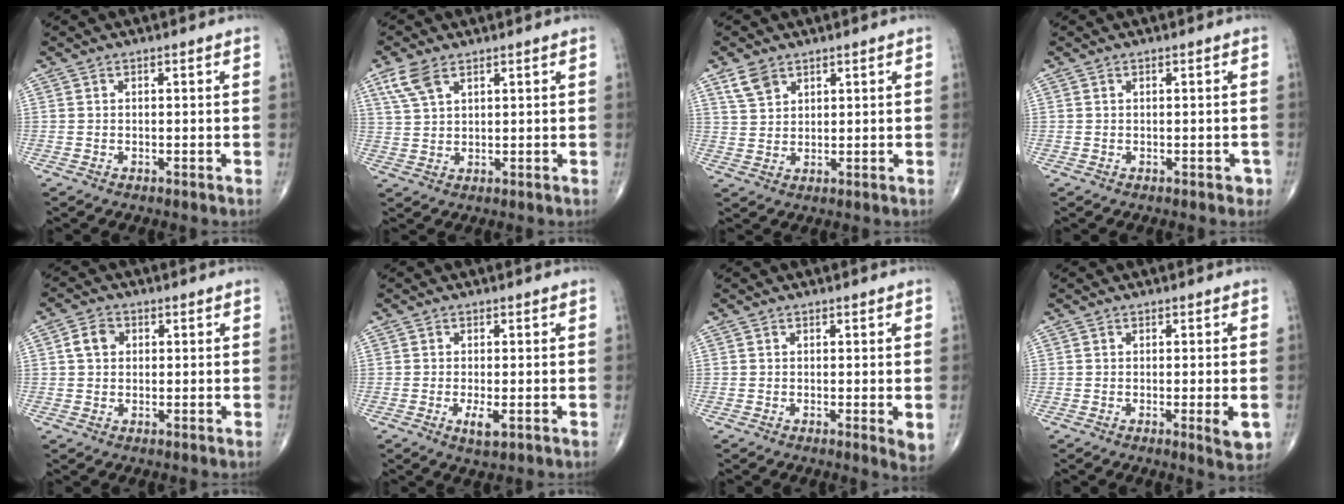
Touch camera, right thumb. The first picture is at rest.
{"total": 5.4, "force": [3.1, 2.6, 3.5], "torque": [-0.078, -0.001, 0.071]}
{"total": 4.4, "force": [2.9, 2.7, 1.9], "torque": [-0.029, -0.009, 0.063]}
{"total": 1.3, "force": [-0.3, 0.8, 0.9], "torque": [-0.005, 0.004, -0.002]}
{"total": 3.7, "force": [0.8, 3.0, 2.1], "torque": [-0.032, 0.006, 0.011]}
{"total": 2.9, "force": [-0.8, 0.9, 2.6], "torque": [-0.051, -0.008, -0.014]}
{"total": 2.9, "force": [-0.2, 0.6, 2.9], "torque": [-0.042, -0.012, -0.004]}
{"total": 3.9, "force": [-0.8, 0.8, 3.8], "torque": [-0.051, -0.011, -0.012]}